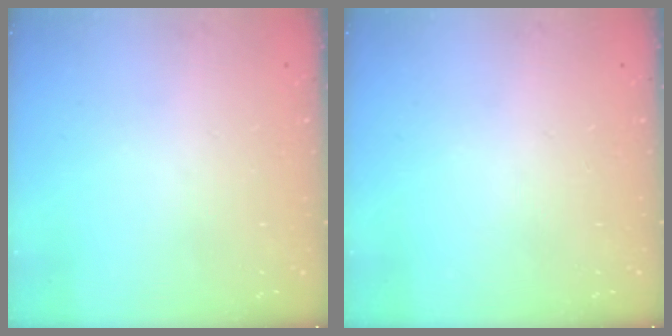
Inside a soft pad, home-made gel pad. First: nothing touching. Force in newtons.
{"total": 0.0}